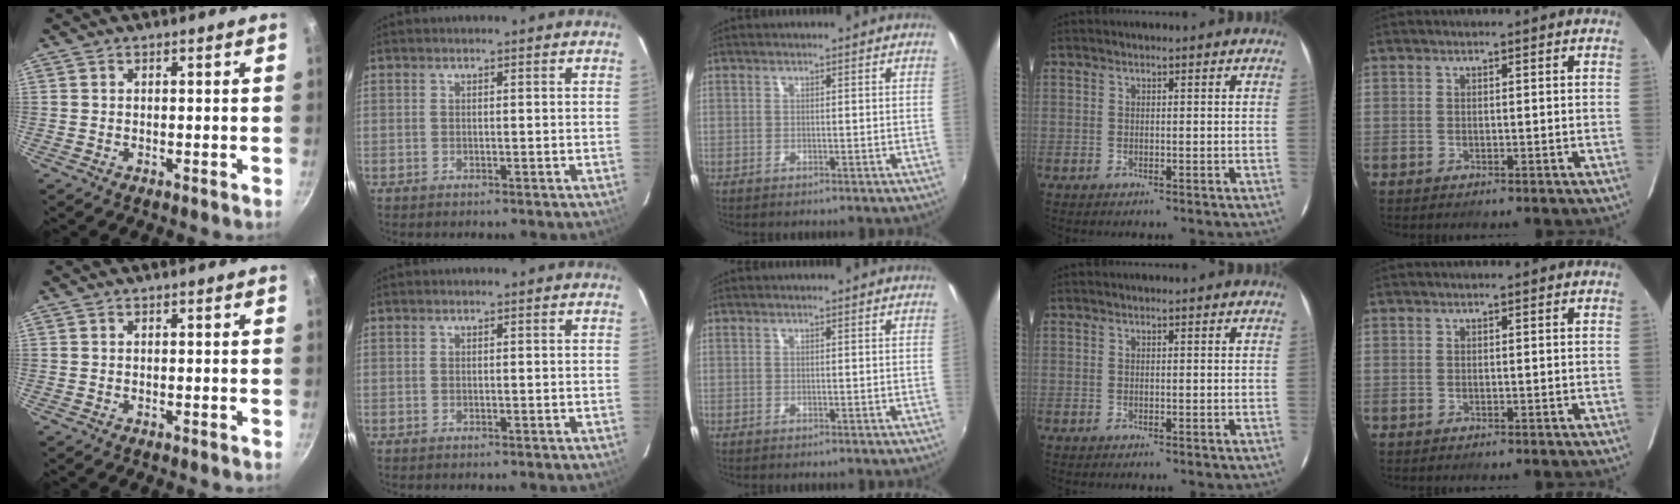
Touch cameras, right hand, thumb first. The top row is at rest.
{}